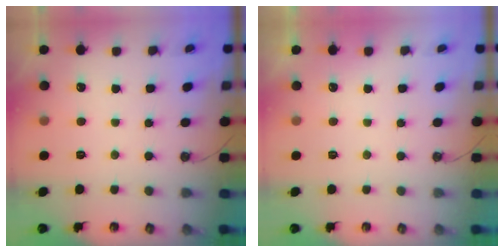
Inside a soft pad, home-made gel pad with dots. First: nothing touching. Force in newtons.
{"total": 0.0}